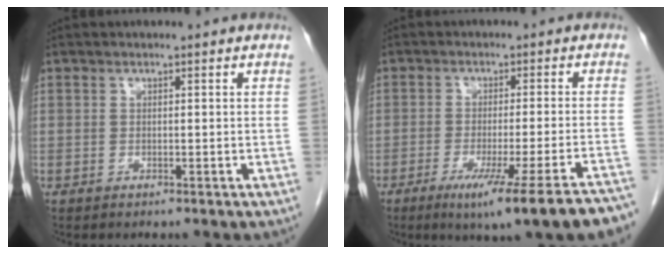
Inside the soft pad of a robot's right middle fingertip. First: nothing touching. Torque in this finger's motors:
{"motor_torque": [1.26, -0.88, 0.23, 0.08]}